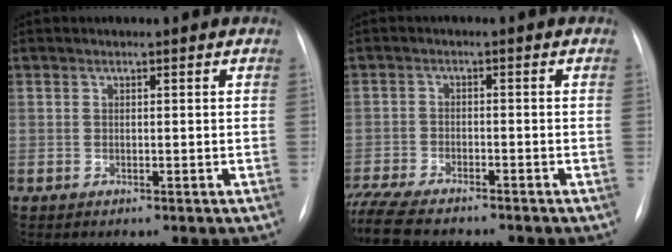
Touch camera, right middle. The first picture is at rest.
{"total": 12.9, "force": [-10.9, 3.3, 6.0], "torque": [-0.140, -0.020, -0.171]}